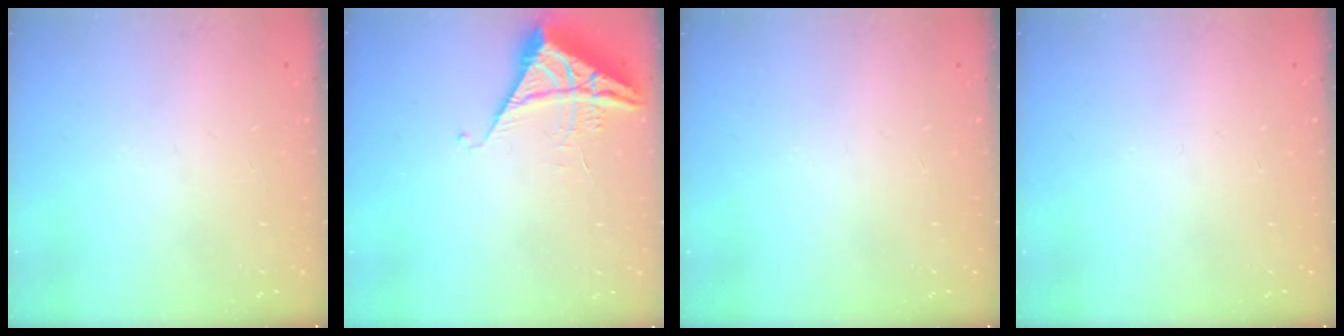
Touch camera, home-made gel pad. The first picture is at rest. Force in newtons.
{"total": 6.1, "press": 6.1, "slide": 0.3}
{"total": 0.0}
{"total": 0.0}